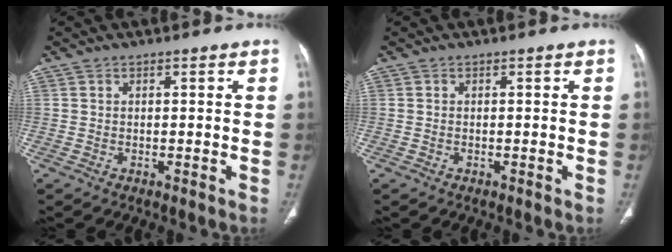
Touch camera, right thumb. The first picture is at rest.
{"total": 0.0}